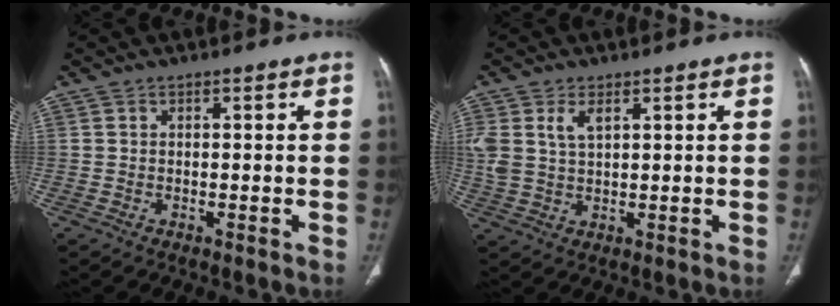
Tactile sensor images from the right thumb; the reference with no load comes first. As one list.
[{"total": 6.4, "force": [2.6, 3.6, 4.6], "torque": [-0.104, -0.001, 0.060]}]